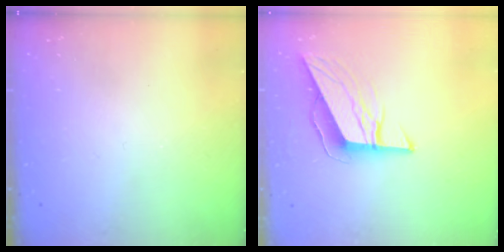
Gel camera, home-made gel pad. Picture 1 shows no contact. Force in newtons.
{"total": 9.3, "press": 9.3, "slide": 0.6}